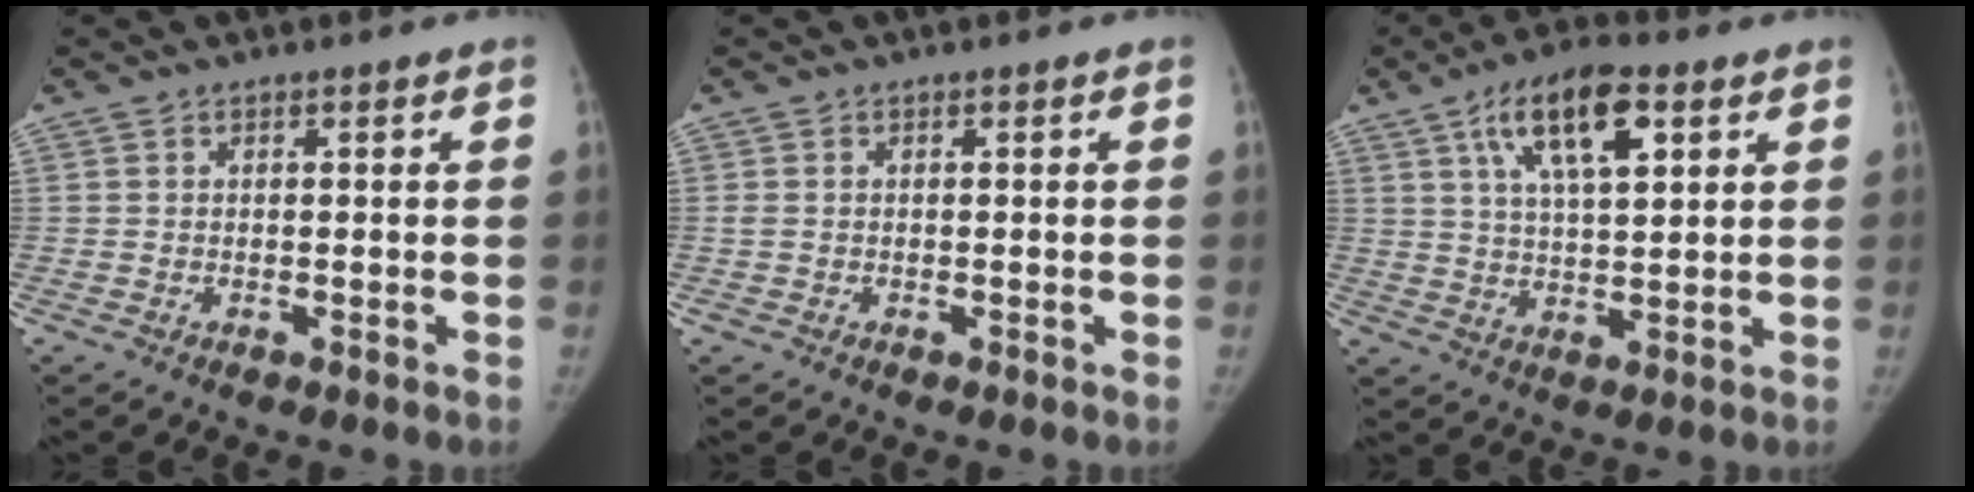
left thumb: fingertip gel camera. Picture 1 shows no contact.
{"total": 0.8, "force": [0.0, 0.7, 0.5], "torque": [-0.013, -0.001, 0.000]}
{"total": 12.5, "force": [5.7, 5.0, 10.0], "torque": [-0.155, -0.010, 0.097]}